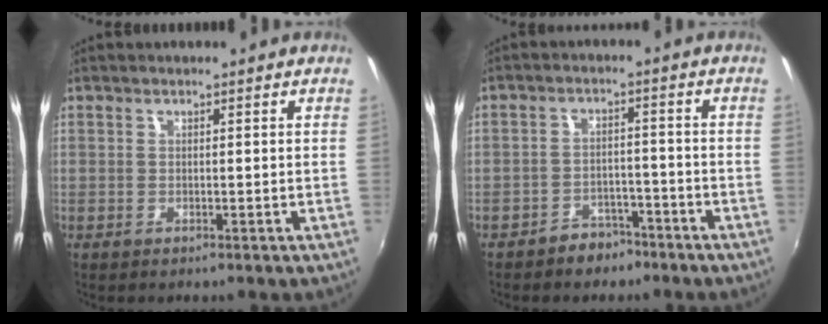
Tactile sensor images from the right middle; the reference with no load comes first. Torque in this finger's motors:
{"motor_torque": [0.44, -0.61, 0.00, 0.03]}